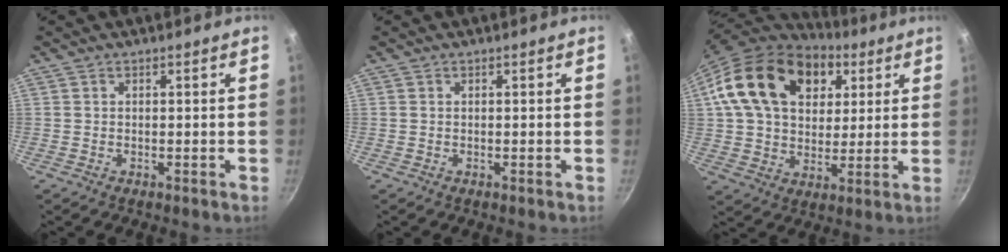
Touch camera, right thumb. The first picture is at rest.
{"total": 0.0}
{"total": 22.2, "force": [8.0, 15.5, 13.7], "torque": [-0.213, -0.001, 0.135]}